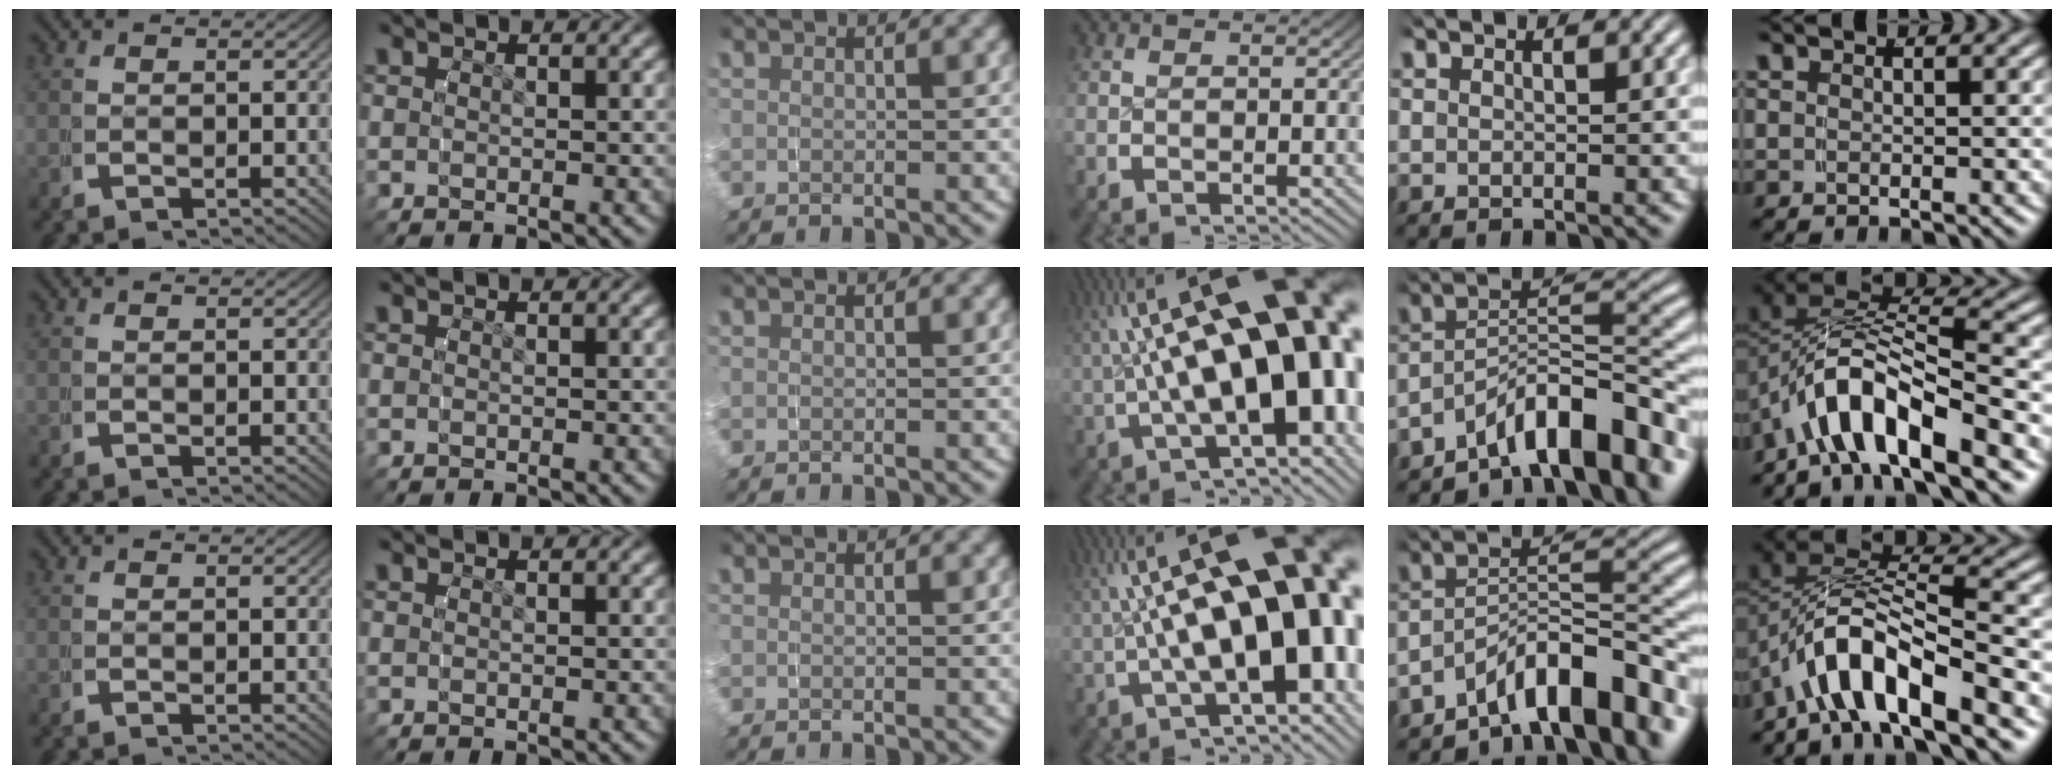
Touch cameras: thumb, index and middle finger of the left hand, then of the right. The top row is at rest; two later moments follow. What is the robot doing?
{"motion": "grasp_and_lifting", "object": "water bottle"}